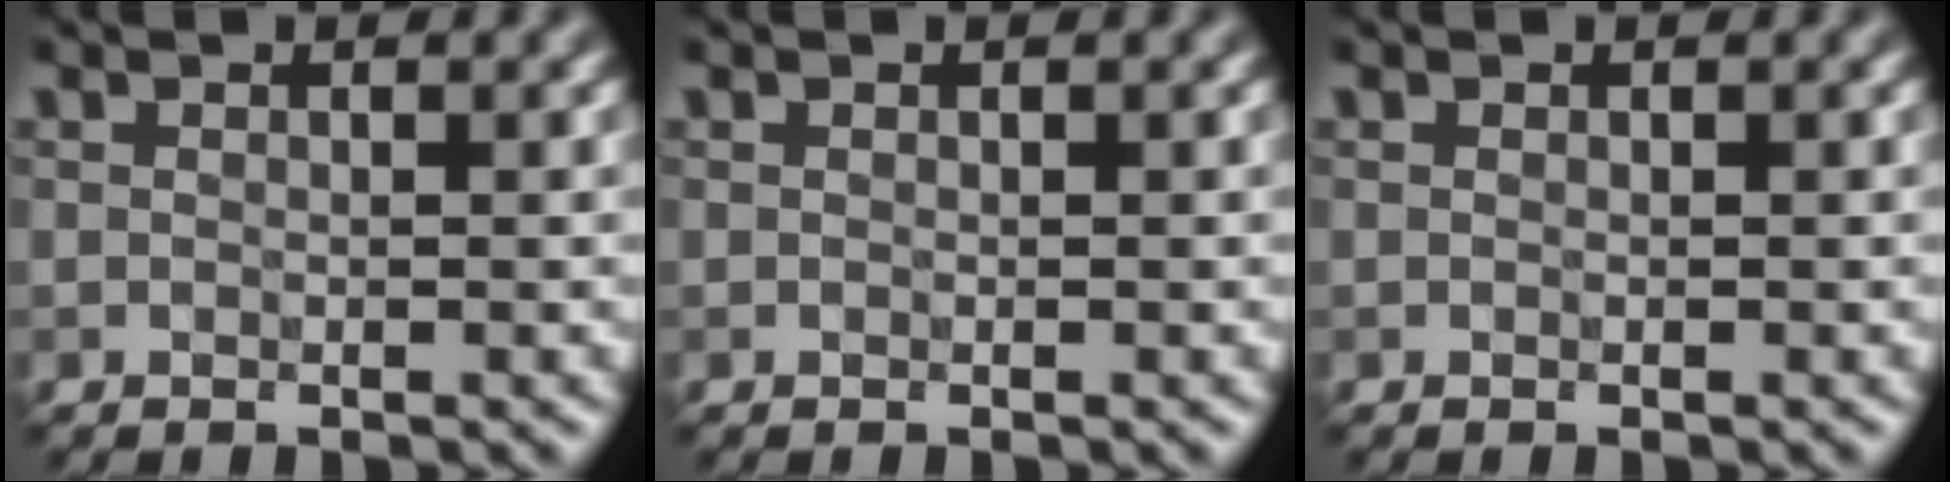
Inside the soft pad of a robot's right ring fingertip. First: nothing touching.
{"total": 0.0}
{"total": 0.0}